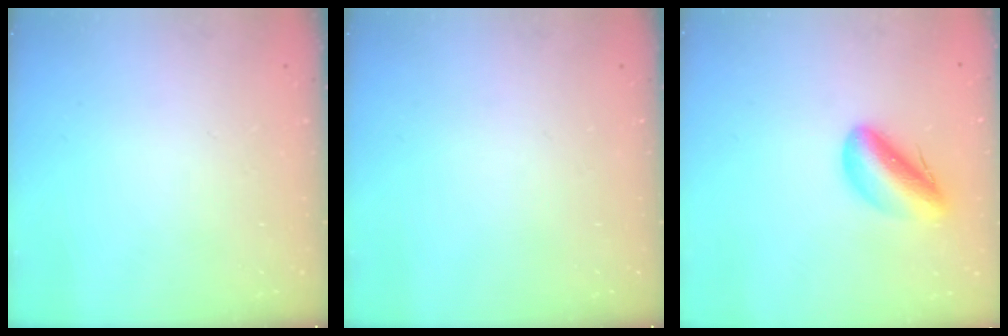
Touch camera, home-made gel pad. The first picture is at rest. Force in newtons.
{"total": 0.0}
{"total": 10.1, "press": 9.6, "slide": 3.0}